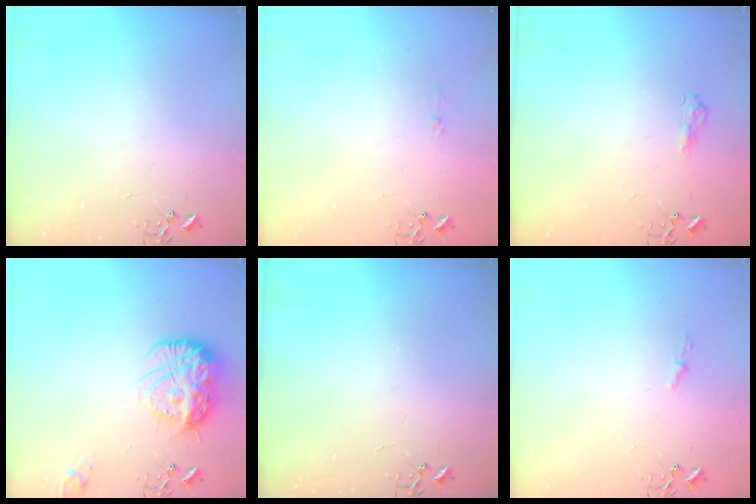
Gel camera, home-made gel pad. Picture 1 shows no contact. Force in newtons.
{"total": 3.5, "press": 3.5, "slide": 0.4}
{"total": 7.9, "press": 7.8, "slide": 0.8}
{"total": 19.1, "press": 19.1, "slide": 1.1}
{"total": 0.0}
{"total": 3.8, "press": 3.7, "slide": 0.5}